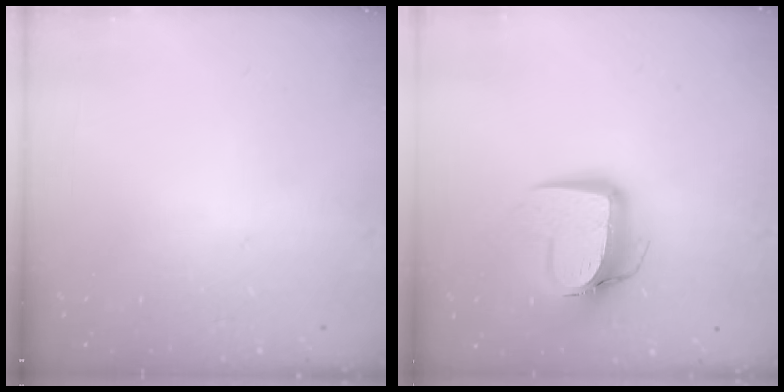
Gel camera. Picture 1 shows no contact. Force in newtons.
{"total": 12.5, "press": 12.4, "slide": 1.2}